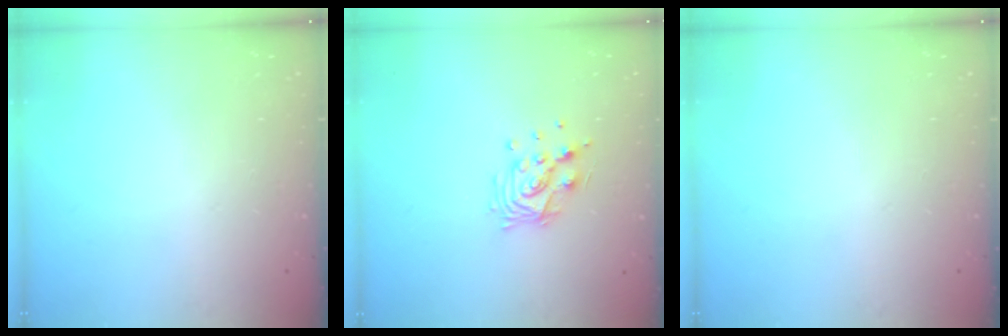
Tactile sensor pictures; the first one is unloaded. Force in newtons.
{"total": 10.9, "press": 10.8, "slide": 0.9}
{"total": 0.0}